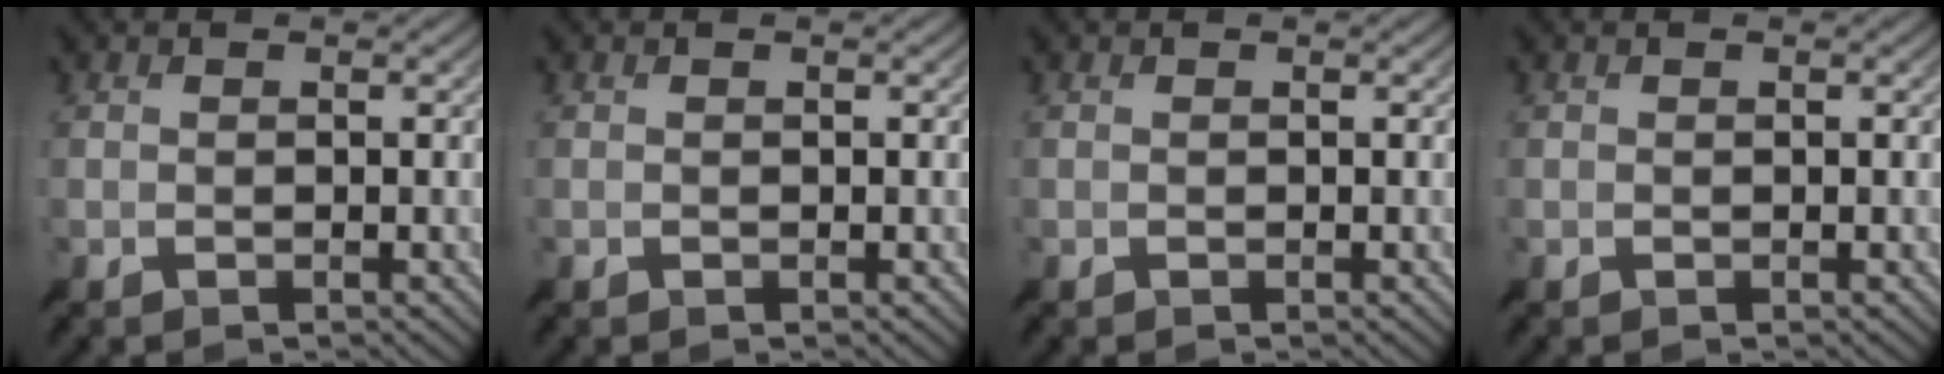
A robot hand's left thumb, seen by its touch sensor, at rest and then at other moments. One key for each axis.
{"total": 0.0}
{"total": 0.0}
{"total": 0.0}